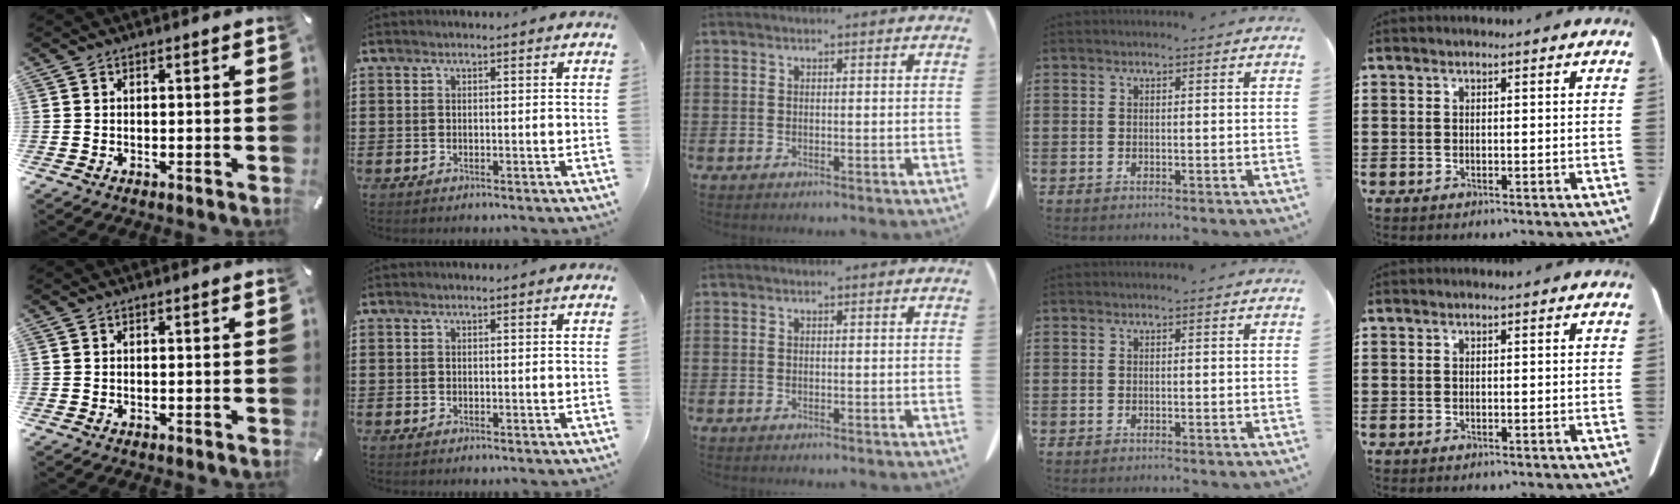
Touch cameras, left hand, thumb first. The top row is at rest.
{}